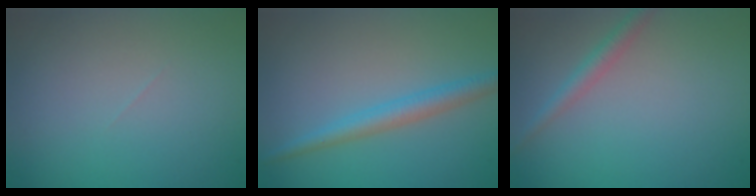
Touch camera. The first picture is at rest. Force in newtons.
{"total": 2.6, "press": 2.6, "slide": 0.1}
{"total": 1.8, "press": 1.8, "slide": 0.0}